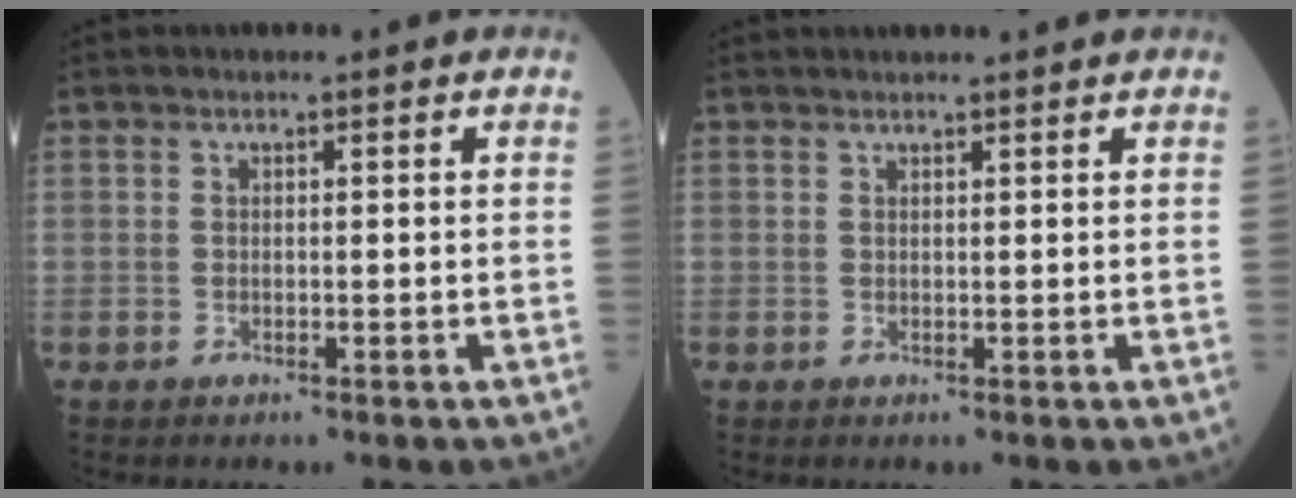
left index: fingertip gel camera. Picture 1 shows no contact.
{"total": 3.6, "force": [3.5, 0.4, 0.8], "torque": [-0.012, 0.023, 0.047]}